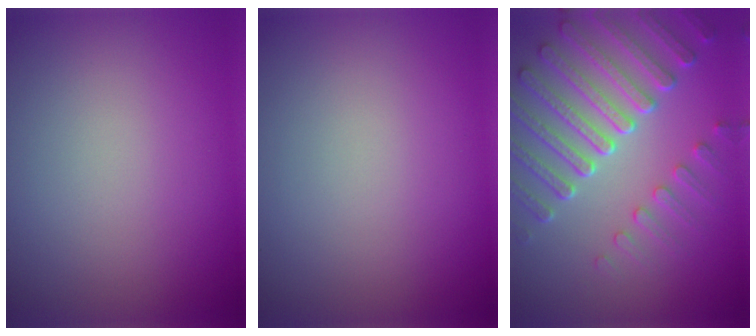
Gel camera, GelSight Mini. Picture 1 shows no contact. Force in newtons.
{"total": 0.0}
{"total": 7.4, "press": 5.5, "slide": 4.9}